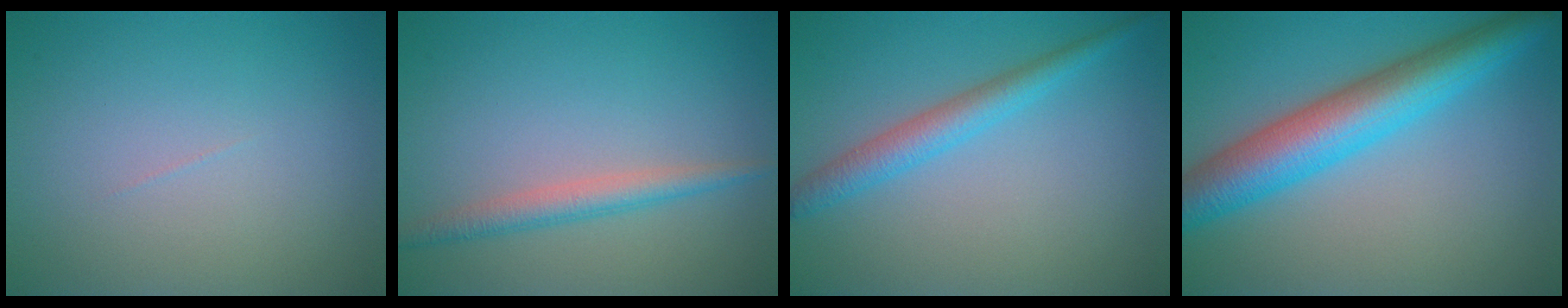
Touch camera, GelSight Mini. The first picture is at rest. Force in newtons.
{"total": 2.5, "press": 2.5, "slide": 0.1}
{"total": 3.0, "press": 3.0, "slide": 0.1}
{"total": 7.7, "press": 7.7, "slide": 0.2}